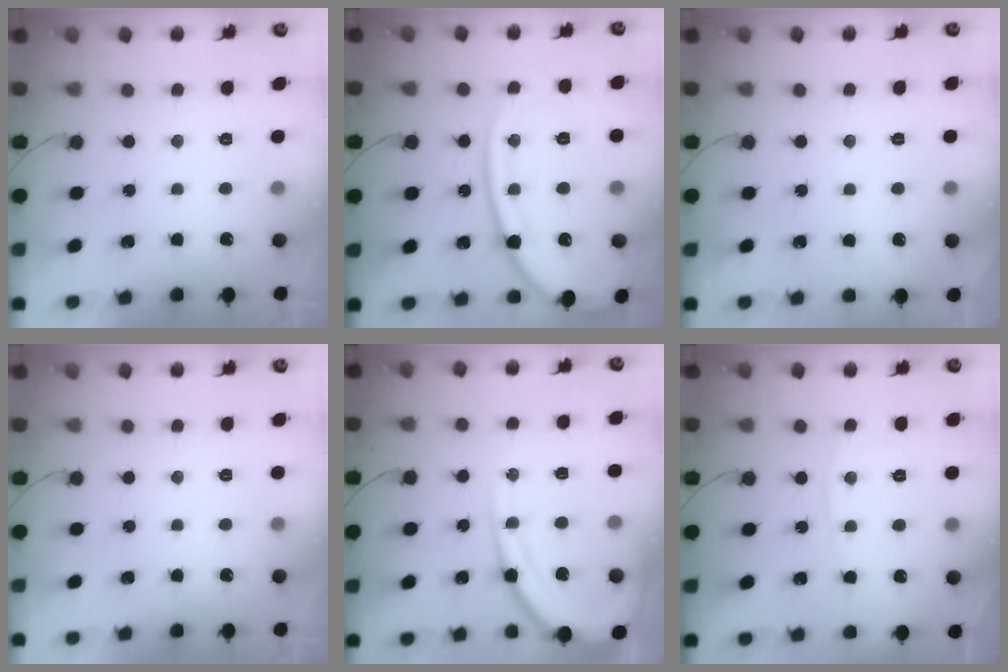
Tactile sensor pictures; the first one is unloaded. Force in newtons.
{"total": 20.9, "press": 20.8, "slide": 2.4}
{"total": 2.1, "press": 2.1, "slide": 0.3}
{"total": 0.0}
{"total": 15.2, "press": 15.1, "slide": 1.5}
{"total": 4.5, "press": 4.4, "slide": 0.7}